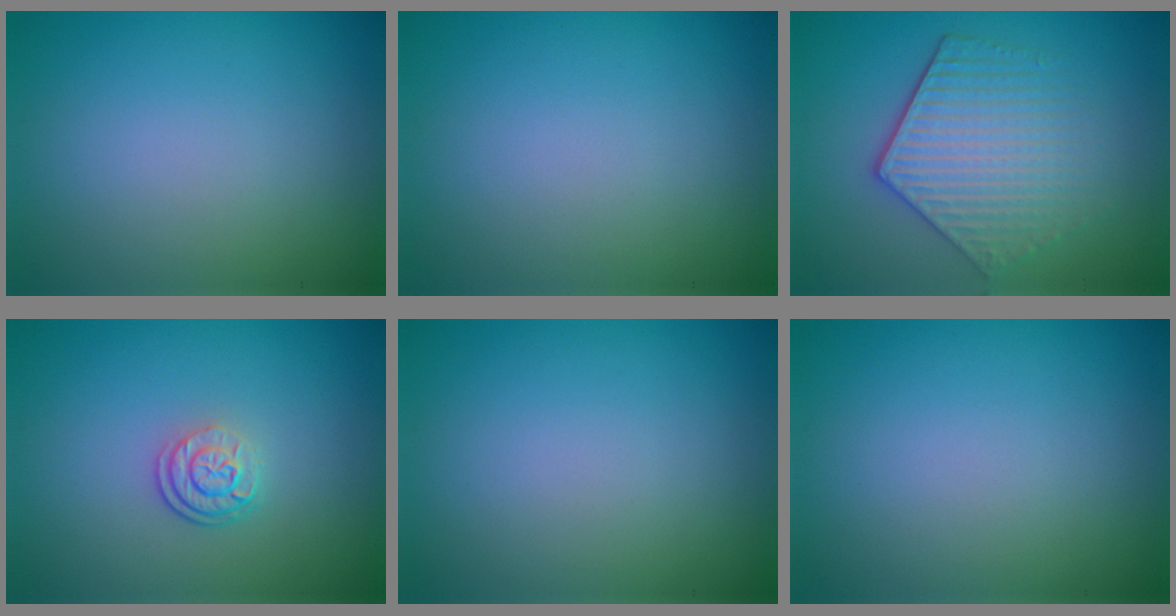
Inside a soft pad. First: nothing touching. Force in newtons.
{"total": 0.0}
{"total": 5.0, "press": 4.0, "slide": 3.1}
{"total": 2.7, "press": 2.0, "slide": 1.8}
{"total": 0.0}
{"total": 0.0}